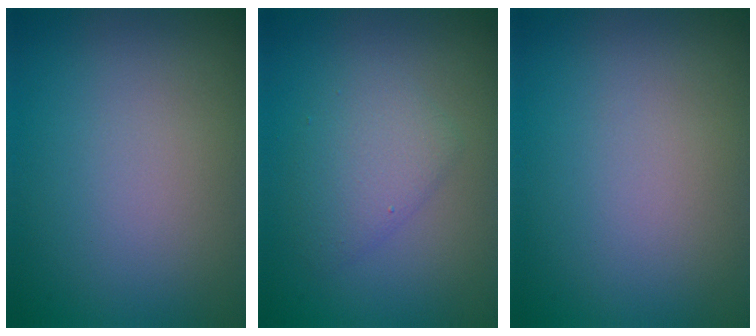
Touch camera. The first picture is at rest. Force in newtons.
{"total": 2.9, "press": 2.9, "slide": 0.2}
{"total": 0.0}